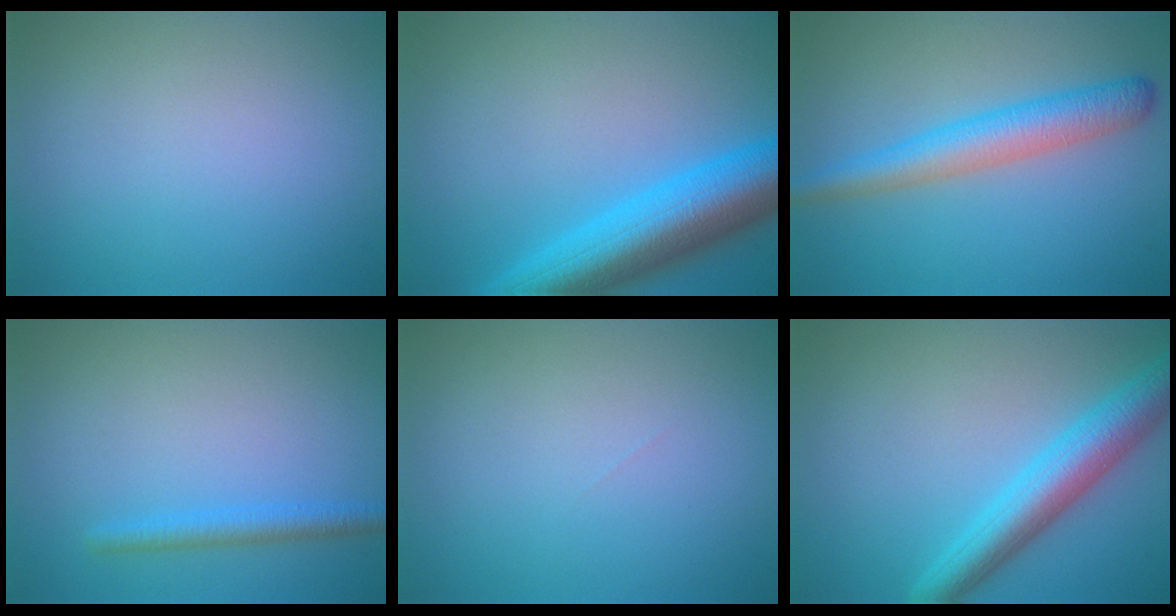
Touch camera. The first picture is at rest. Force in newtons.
{"total": 9.6, "press": 9.6, "slide": 0.5}
{"total": 4.5, "press": 4.5, "slide": 0.1}
{"total": 2.0, "press": 2.0, "slide": 0.1}
{"total": 0.0}
{"total": 5.5, "press": 5.5, "slide": 0.1}